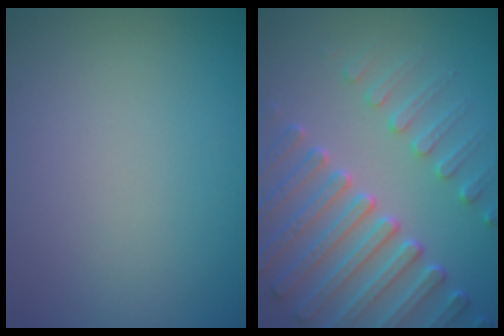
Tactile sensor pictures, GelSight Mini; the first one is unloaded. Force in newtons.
{"total": 6.8, "press": 5.4, "slide": 4.1}